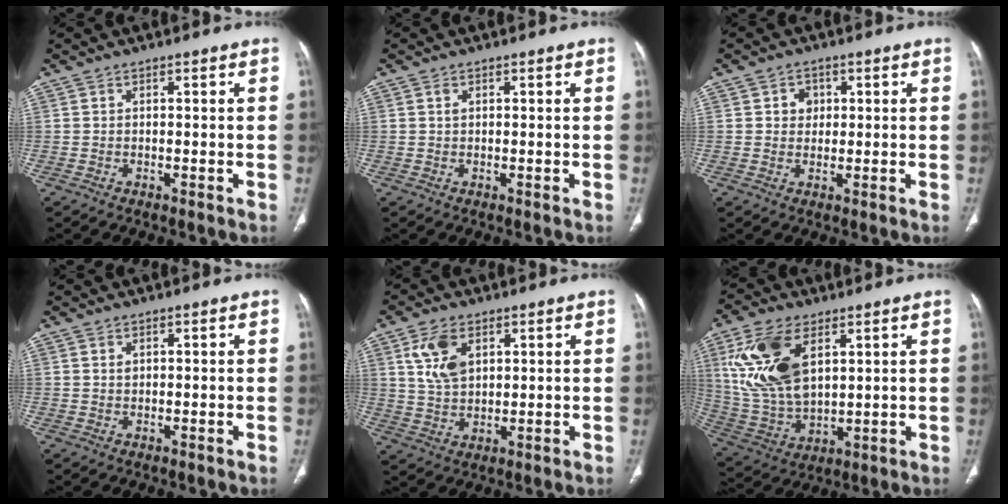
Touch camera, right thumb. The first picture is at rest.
{"total": 0.6, "force": [0.3, 0.4, 0.4], "torque": [-0.007, 0.002, 0.006]}
{"total": 3.1, "force": [0.8, 2.7, 1.2], "torque": [0.000, 0.000, 0.011]}
{"total": 0.7, "force": [0.4, 0.5, 0.4], "torque": [-0.005, 0.000, 0.009]}
{"total": 7.8, "force": [3.1, 4.6, 5.4], "torque": [-0.096, -0.010, 0.068]}
{"total": 17.2, "force": [6.3, 9.3, 13.0], "torque": [-0.256, -0.021, 0.133]}